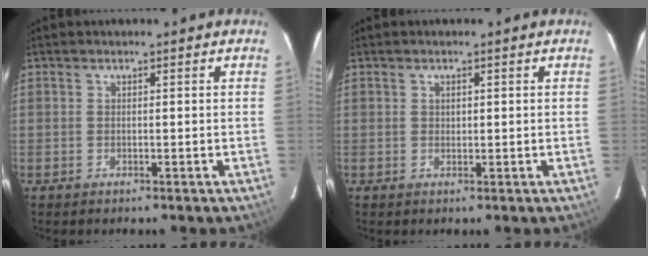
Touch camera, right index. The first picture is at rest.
{"total": 0.8, "force": [0.4, 0.7, 0.3], "torque": [-0.004, 0.003, 0.008]}